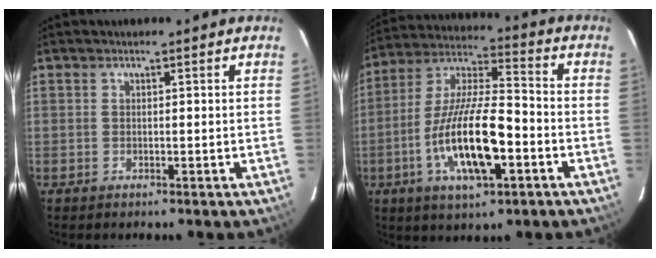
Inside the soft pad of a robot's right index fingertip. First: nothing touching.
{"total": 16.7, "force": [-5.6, 5.1, 14.9], "torque": [-0.298, -0.008, -0.103]}